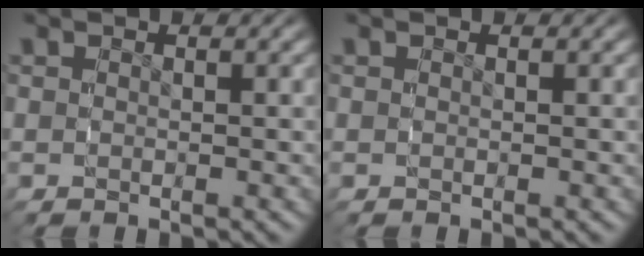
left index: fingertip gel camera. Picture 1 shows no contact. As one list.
[{"total": 0.0}]